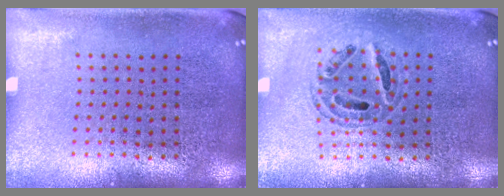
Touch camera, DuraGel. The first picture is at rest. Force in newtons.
{"total": 0.6, "press": 0.6, "slide": 0.2}